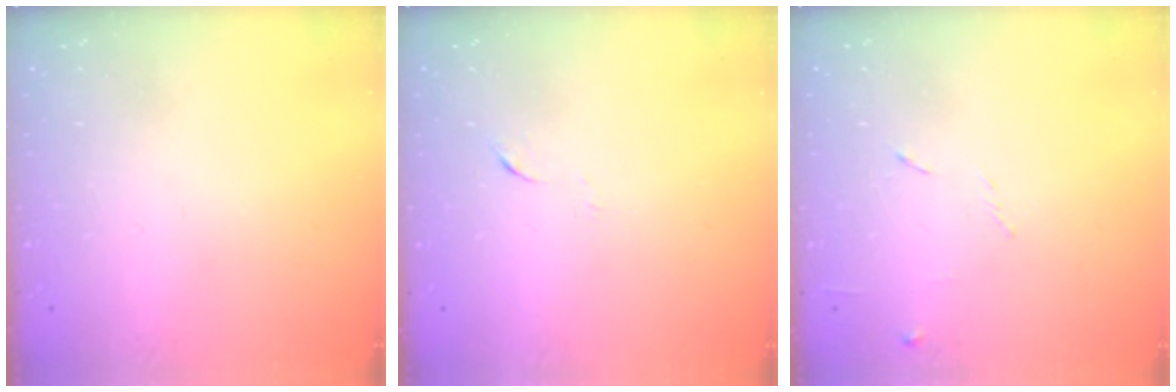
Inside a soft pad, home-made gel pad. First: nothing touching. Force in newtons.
{"total": 4.0, "press": 4.0, "slide": 0.6}
{"total": 6.4, "press": 6.3, "slide": 0.7}